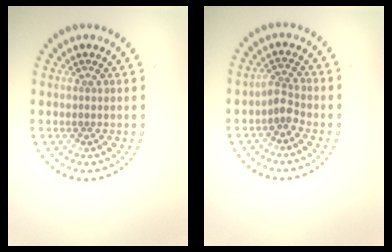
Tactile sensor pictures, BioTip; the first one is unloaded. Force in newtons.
{"total": 1.8, "press": 1.4, "slide": 1.2}